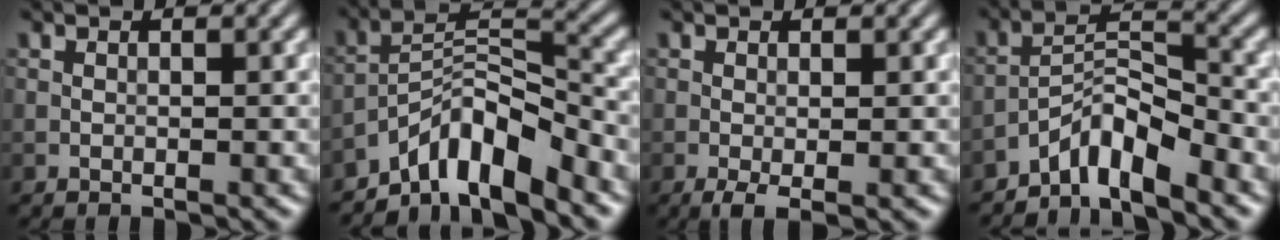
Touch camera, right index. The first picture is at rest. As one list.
[{"total": 7.1, "force": [-5.5, 1.8, 4.0], "torque": [-0.060, 0.009, -0.103]}, {"total": 1.7, "force": [-0.5, 0.4, 1.5], "torque": [-0.033, -0.006, -0.011]}, {"total": 4.8, "force": [-3.8, 1.1, 2.6], "torque": [-0.041, 0.013, -0.078]}]